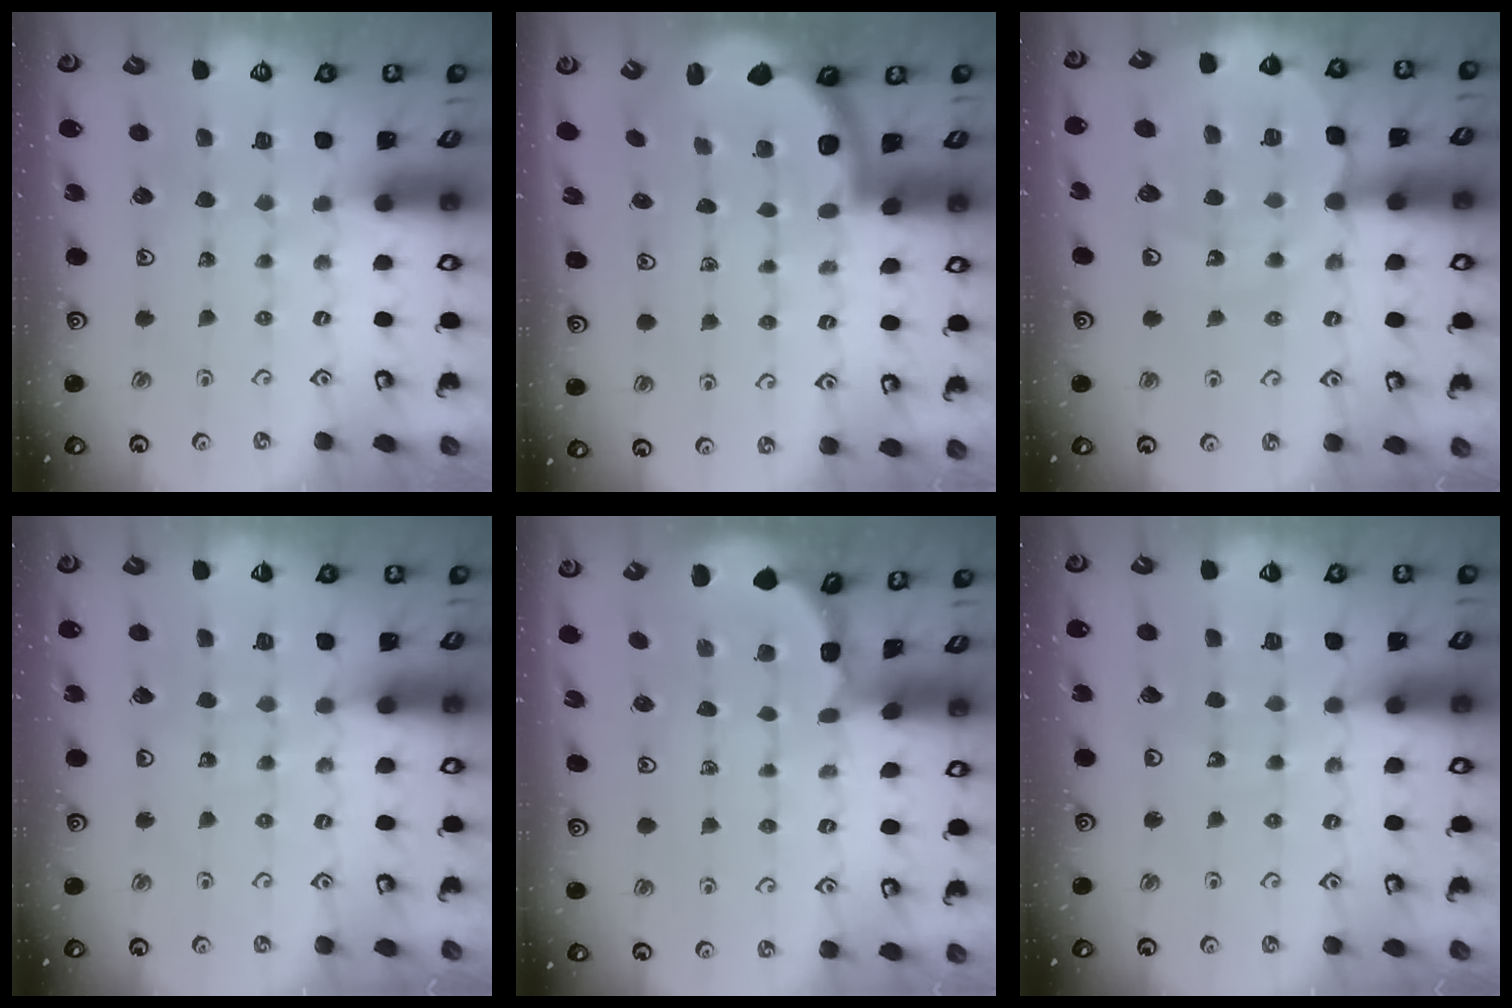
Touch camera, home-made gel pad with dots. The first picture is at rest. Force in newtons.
{"total": 2.5, "press": 2.4, "slide": 0.7}
{"total": 13.5, "press": 13.1, "slide": 3.0}
{"total": 2.9, "press": 2.9, "slide": 0.4}
{"total": 1.6, "press": 1.6, "slide": 0.1}
{"total": 3.7, "press": 3.7, "slide": 0.5}